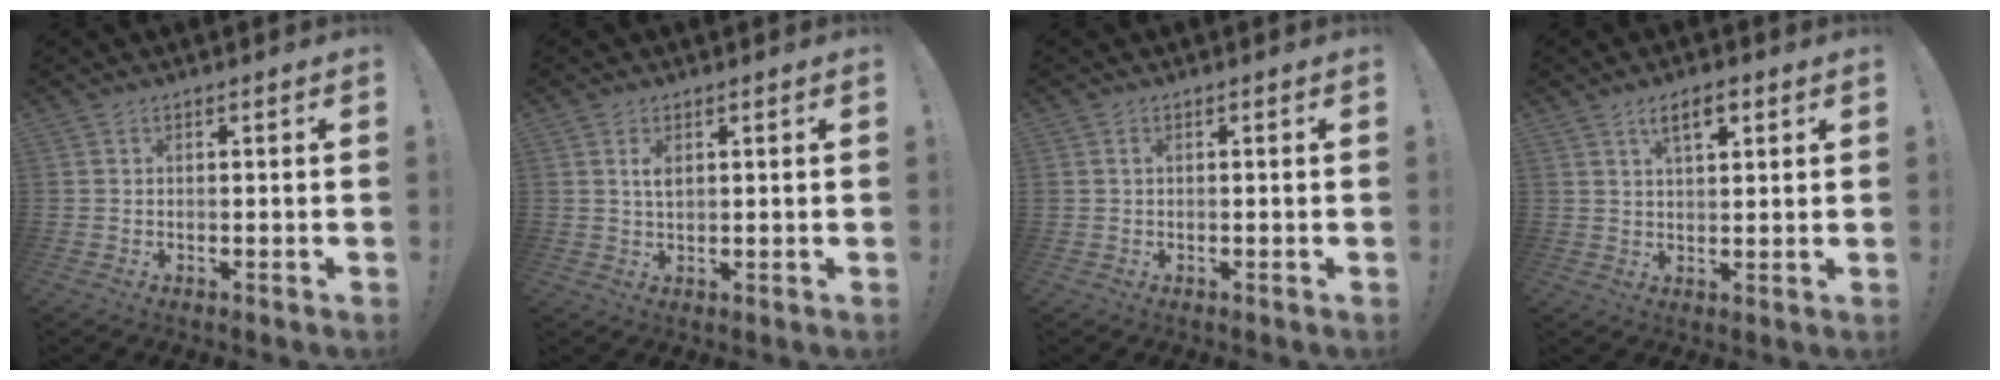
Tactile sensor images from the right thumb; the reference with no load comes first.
{"total": 3.0, "force": [1.2, 1.4, 2.4], "torque": [-0.036, -0.004, 0.017]}
{"total": 0.6, "force": [0.1, 0.5, 0.4], "torque": [-0.014, 0.005, 0.002]}
{"total": 5.5, "force": [2.7, 2.3, 4.2], "torque": [-0.068, -0.001, 0.044]}